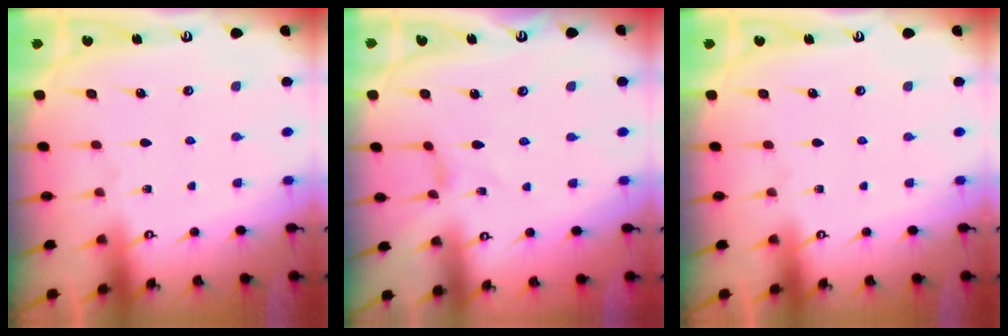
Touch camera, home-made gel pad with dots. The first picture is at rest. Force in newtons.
{"total": 0.0}
{"total": 0.0}